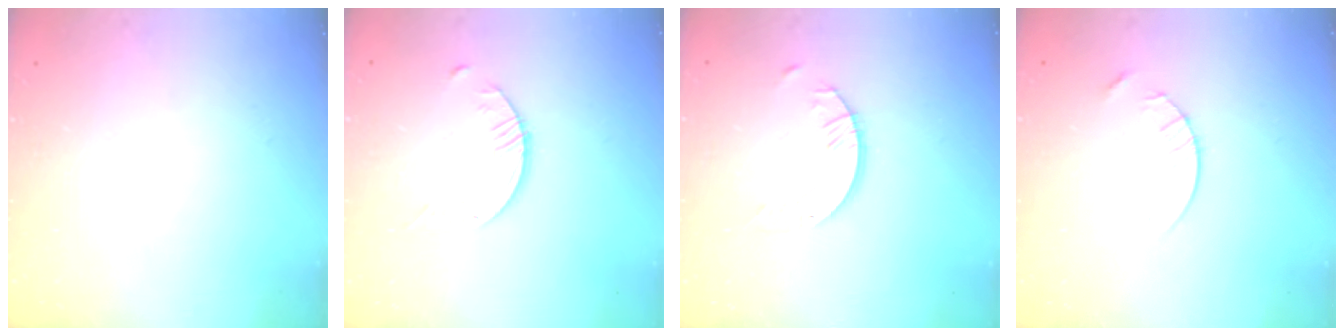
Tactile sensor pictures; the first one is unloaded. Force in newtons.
{"total": 3.2, "press": 3.1, "slide": 0.4}
{"total": 3.3, "press": 3.3, "slide": 0.2}
{"total": 3.8, "press": 3.7, "slide": 0.5}